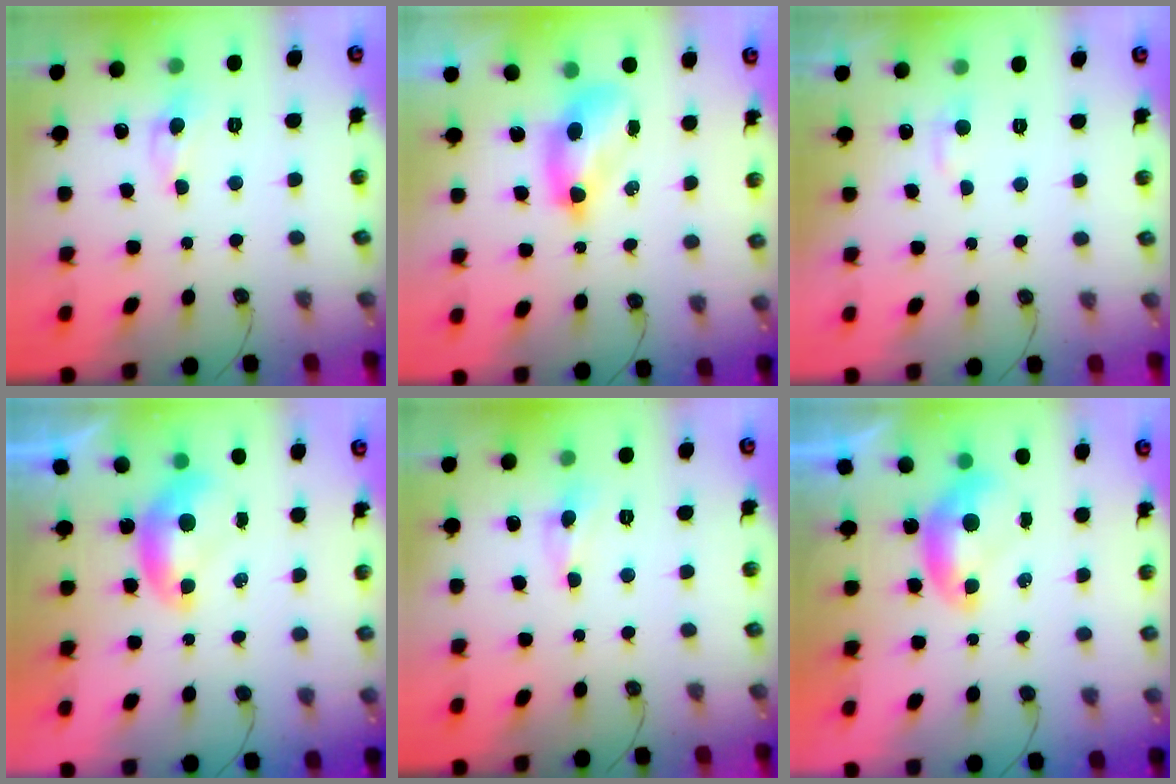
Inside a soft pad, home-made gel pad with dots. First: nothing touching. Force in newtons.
{"total": 6.8, "press": 6.7, "slide": 0.9}
{"total": 1.4, "press": 1.2, "slide": 0.8}
{"total": 0.0}
{"total": 2.1, "press": 1.9, "slide": 0.7}
{"total": 0.0}